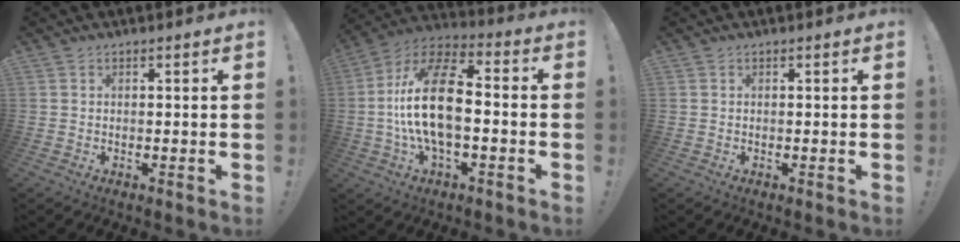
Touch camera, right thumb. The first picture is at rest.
{"total": 19.3, "force": [-1.7, 9.1, 17.0], "torque": [-0.319, 0.016, -0.031]}
{"total": 0.0}